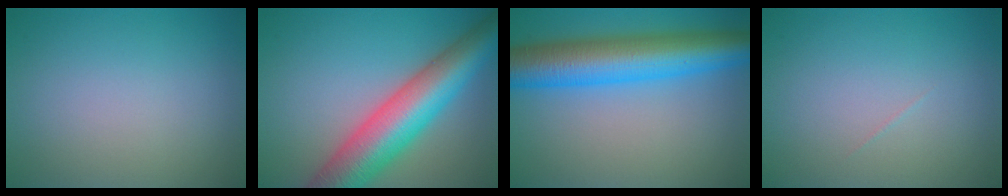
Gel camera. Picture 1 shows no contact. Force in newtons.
{"total": 10.6, "press": 10.6, "slide": 0.3}
{"total": 10.0, "press": 10.0, "slide": 0.1}
{"total": 0.0}